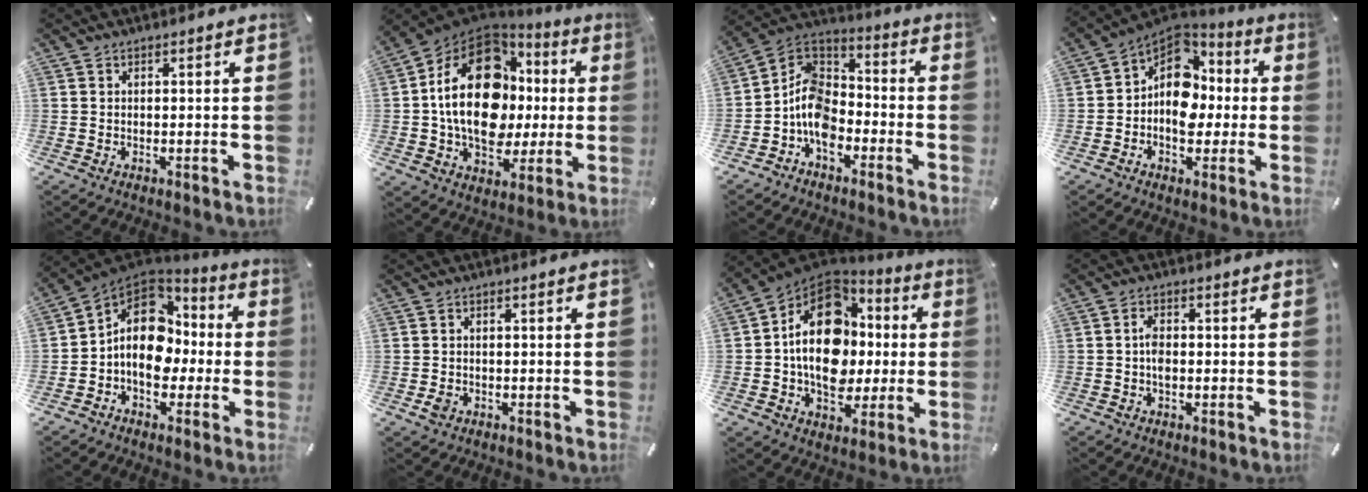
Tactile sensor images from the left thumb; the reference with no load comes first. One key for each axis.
{"total": 23.8, "fx": 1.7, "fy": 16.8, "fz": 16.7, "tx": -0.313, "ty": 0.003, "tz": 0.030}
{"total": 11.1, "fx": -6.0, "fy": 7.6, "fz": 5.4, "tx": -0.130, "ty": 0.020, "tz": -0.121}
{"total": 12.8, "fx": -0.1, "fy": 10.5, "fz": 7.4, "tx": -0.115, "ty": -0.004, "tz": -0.001}
{"total": 14.9, "fx": -1.1, "fy": 11.6, "fz": 9.4, "tx": -0.178, "ty": 0.008, "tz": -0.020}
{"total": 2.1, "fx": -0.7, "fy": 1.5, "fz": 1.2, "tx": -0.029, "ty": 0.000, "tz": -0.014}
{"total": 20.3, "fx": 0.0, "fy": 15.4, "fz": 13.3, "tx": -0.218, "ty": 0.006, "tz": 0.000}
{"total": 3.1, "fx": -0.4, "fy": 1.8, "fz": 2.5, "tx": -0.049, "ty": 0.004, "tz": -0.007}